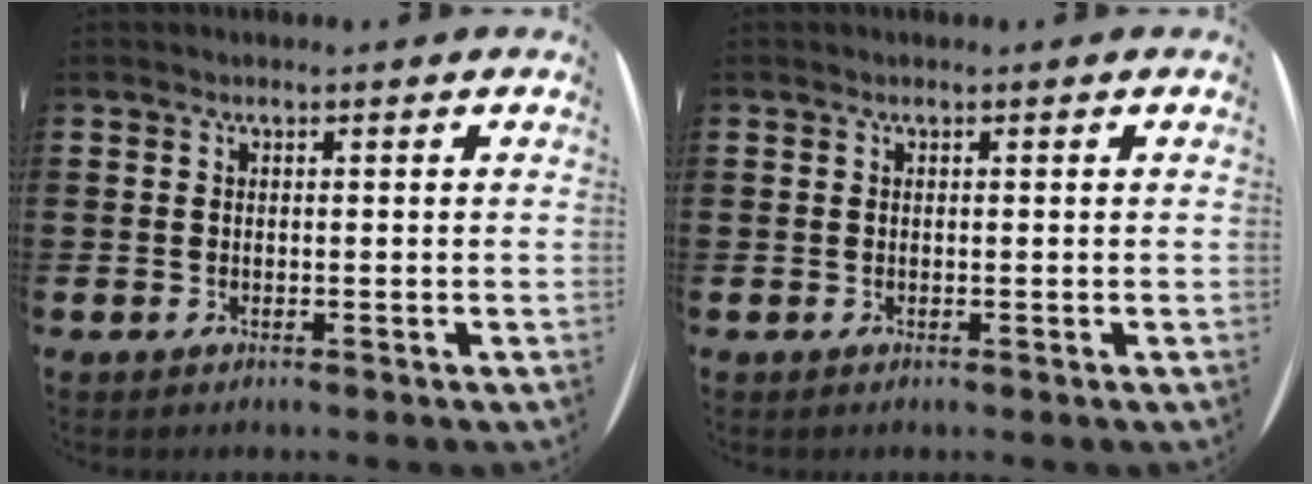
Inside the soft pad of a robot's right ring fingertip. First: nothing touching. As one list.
[{"total": 0.0}]